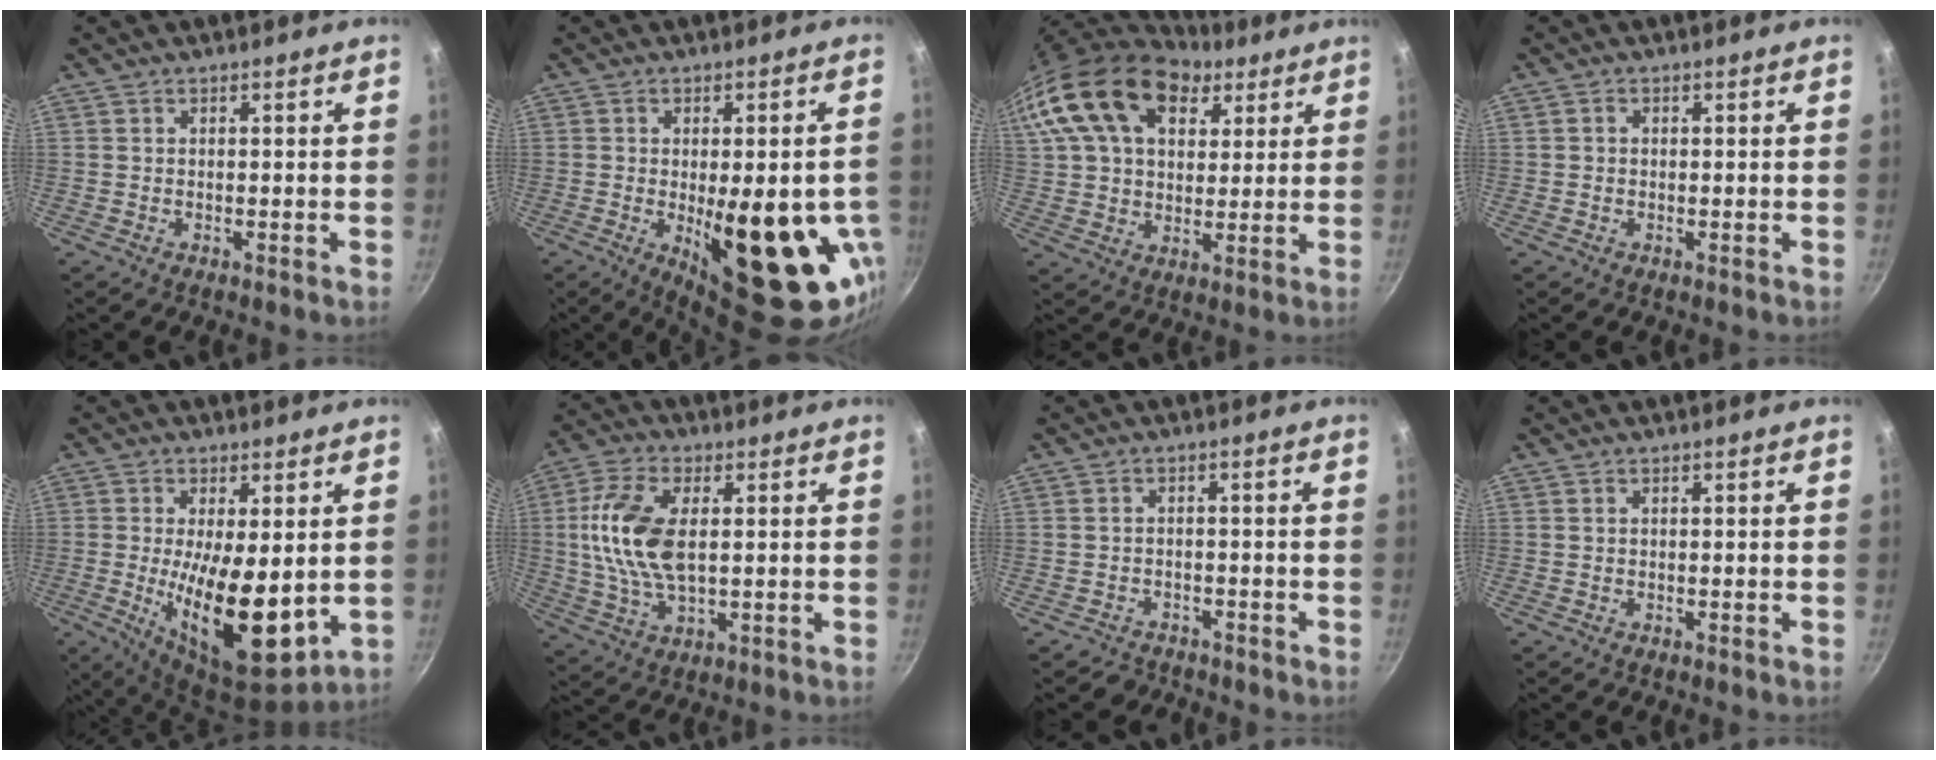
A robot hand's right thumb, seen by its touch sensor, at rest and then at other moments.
{"total": 21.5, "force": [-4.6, 8.5, 19.2], "torque": [-0.222, -0.012, -0.043]}
{"total": 22.9, "force": [11.6, 14.3, 13.6], "torque": [-0.252, 0.005, 0.206]}
{"total": 0.9, "force": [0.0, 0.8, 0.4], "torque": [-0.006, 0.004, 0.000]}
{"total": 15.7, "force": [-0.7, 6.4, 14.3], "torque": [-0.222, -0.024, 0.000]}
{"total": 13.5, "force": [1.6, 7.1, 11.4], "torque": [-0.224, 0.007, 0.027]}
{"total": 3.0, "force": [-2.4, 1.7, -0.2], "torque": [0.015, 0.039, -0.038]}
{"total": 0.0}